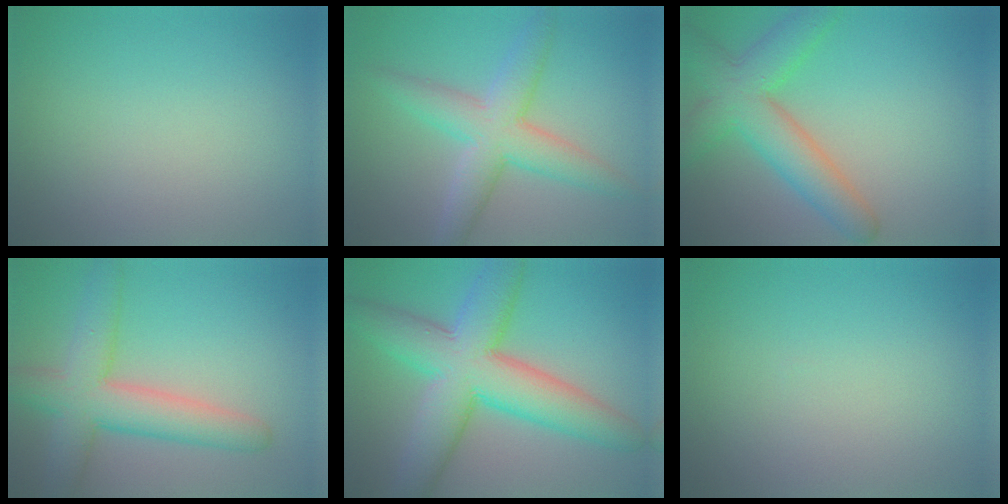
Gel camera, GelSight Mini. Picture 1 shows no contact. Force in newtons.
{"total": 5.5, "press": 5.5, "slide": 0.1}
{"total": 6.6, "press": 6.5, "slide": 0.3}
{"total": 6.8, "press": 6.8, "slide": 0.2}
{"total": 10.3, "press": 10.3, "slide": 0.2}
{"total": 0.0}